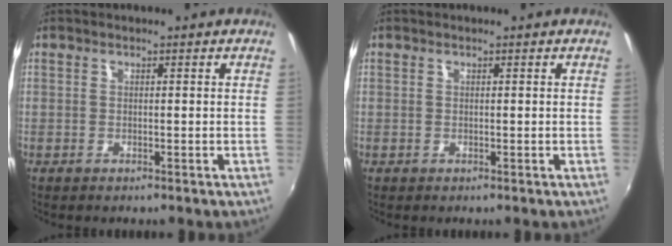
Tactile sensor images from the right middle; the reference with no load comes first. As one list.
[{"total": 0.0}]